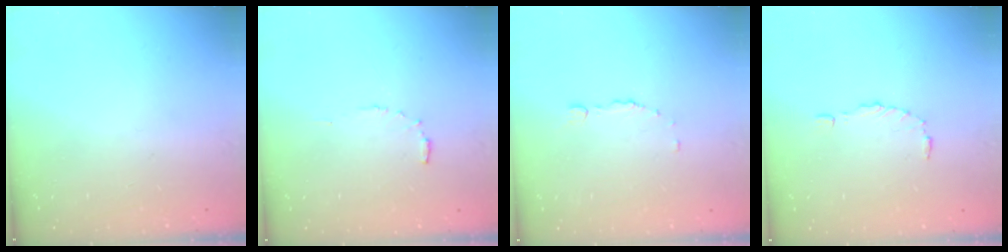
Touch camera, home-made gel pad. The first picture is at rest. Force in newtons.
{"total": 5.1, "press": 5.1, "slide": 0.3}
{"total": 3.0, "press": 2.9, "slide": 0.7}
{"total": 2.8, "press": 2.8, "slide": 0.4}